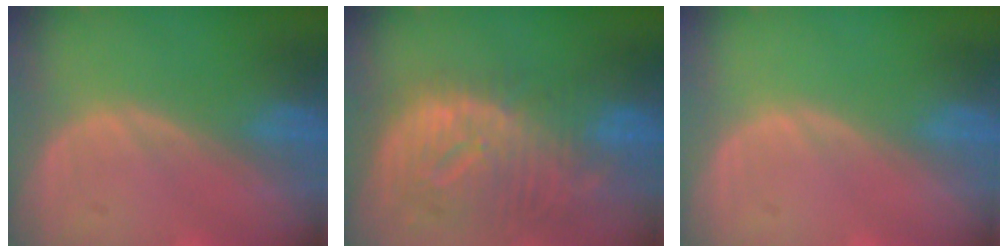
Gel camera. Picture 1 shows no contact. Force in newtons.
{"total": 12.2, "press": 10.5, "slide": 6.1}
{"total": 0.0}